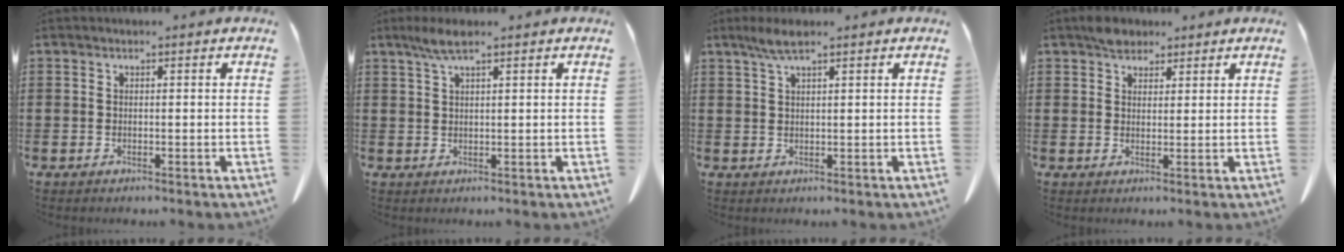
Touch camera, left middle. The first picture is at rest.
{"total": 3.3, "force": [2.1, 0.5, 2.6], "torque": [-0.055, 0.001, 0.038]}
{"total": 3.1, "force": [2.1, 0.4, 2.3], "torque": [-0.050, 0.001, 0.037]}
{"total": 3.3, "force": [2.7, 1.6, 0.9], "torque": [-0.017, 0.002, 0.052]}